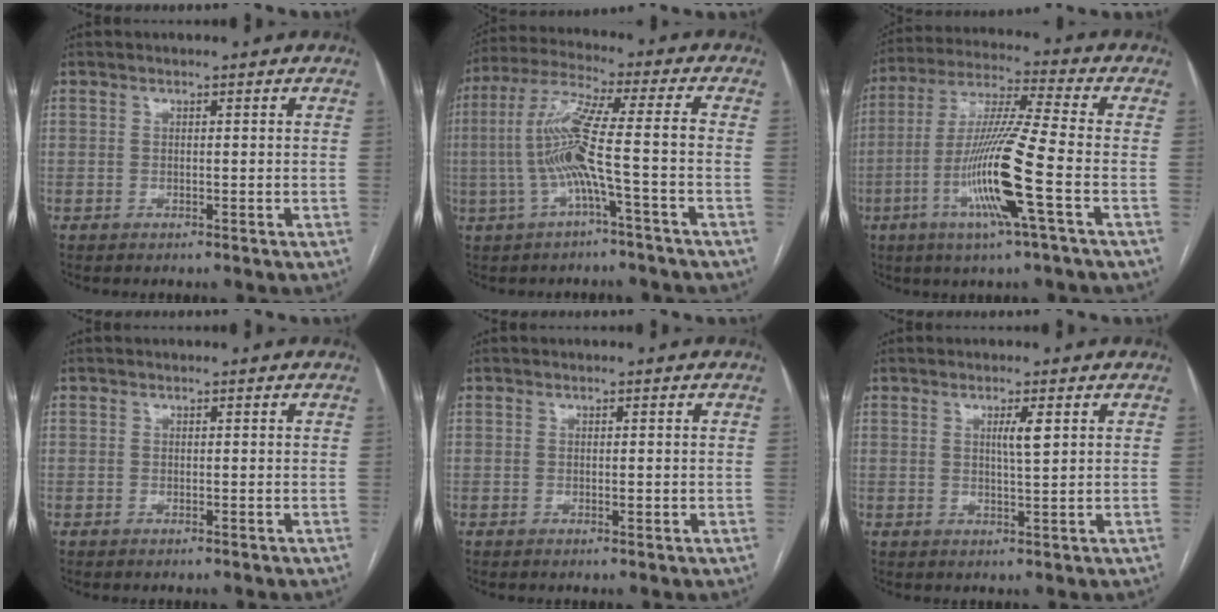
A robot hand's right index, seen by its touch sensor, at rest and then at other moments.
{"total": 10.5, "force": [-2.4, -0.4, 10.2], "torque": [-0.214, 0.021, -0.050]}
{"total": 14.6, "force": [-4.7, -0.9, 13.8], "torque": [-0.279, -0.013, -0.096]}
{"total": 0.0}
{"total": 0.9, "force": [-0.2, 0.2, 0.8], "torque": [-0.014, -0.001, -0.002]}
{"total": 2.7, "force": [0.9, 0.0, 2.5], "torque": [-0.045, -0.003, 0.016]}